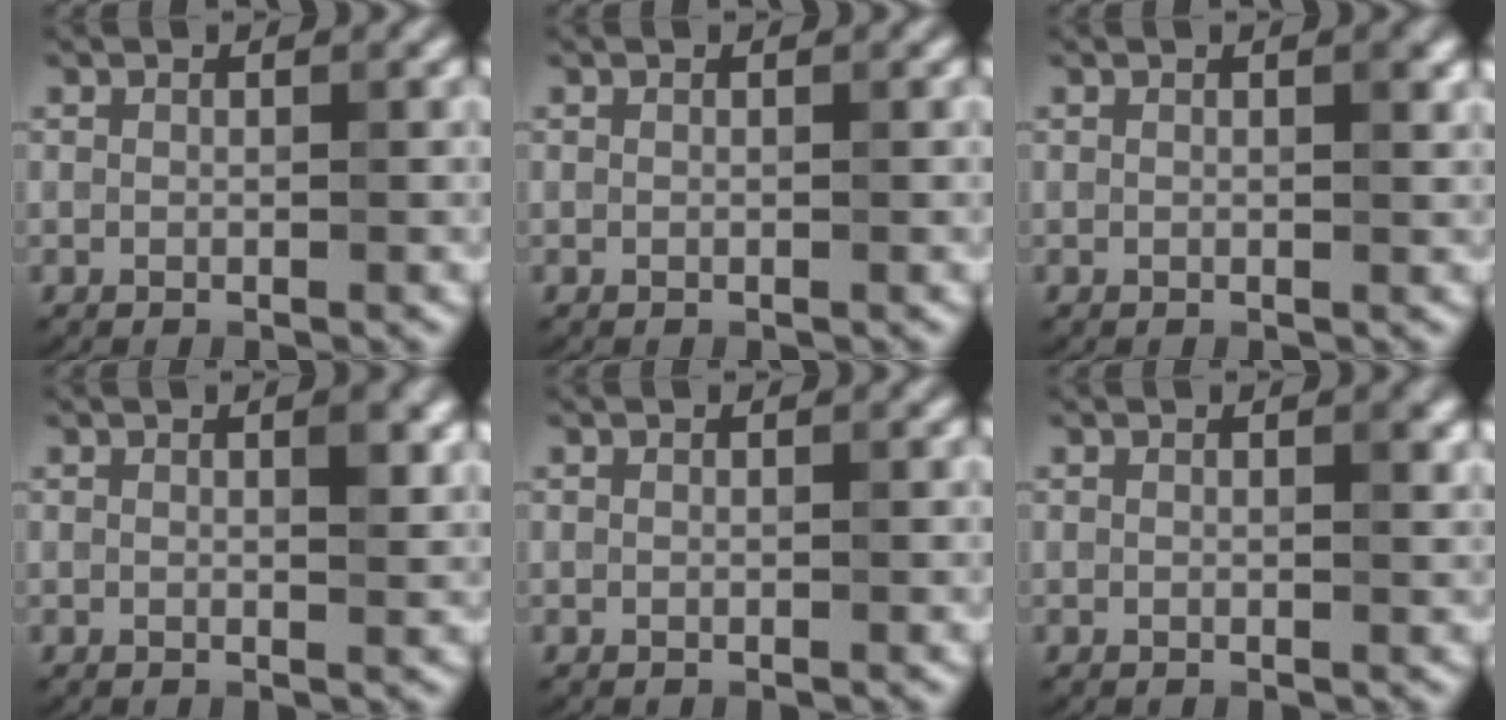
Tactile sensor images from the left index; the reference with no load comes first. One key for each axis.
{"total": 0.0}
{"total": 1.0, "fx": 0.4, "fy": 0.2, "fz": 0.9, "tx": -0.011, "ty": -0.002, "tz": 0.006}
{"total": 1.6, "fx": 0.6, "fy": 0.4, "fz": 1.4, "tx": -0.017, "ty": -0.004, "tz": 0.010}
{"total": 0.0}
{"total": 1.0, "fx": 0.4, "fy": 0.2, "fz": 0.9, "tx": -0.009, "ty": -0.002, "tz": 0.006}